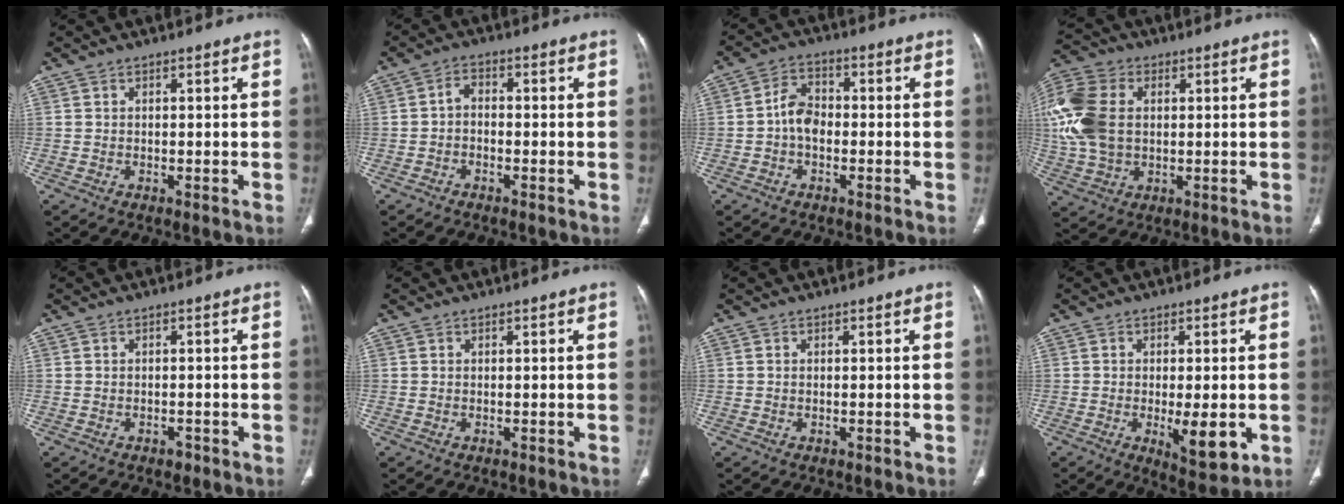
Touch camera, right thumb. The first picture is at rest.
{"total": 2.6, "force": [-0.8, 1.7, 1.7], "torque": [-0.018, 0.016, -0.024]}
{"total": 5.6, "force": [-1.0, 3.9, 3.9], "torque": [-0.056, 0.020, -0.028]}
{"total": 16.1, "force": [2.2, 11.1, 11.4], "torque": [-0.268, 0.012, 0.041]}
{"total": 1.1, "force": [-0.7, 0.7, 0.4], "torque": [0.000, 0.003, -0.011]}
{"total": 0.0}
{"total": 0.0}
{"total": 7.8, "force": [-1.8, 2.7, 7.1], "torque": [-0.096, -0.018, -0.020]}